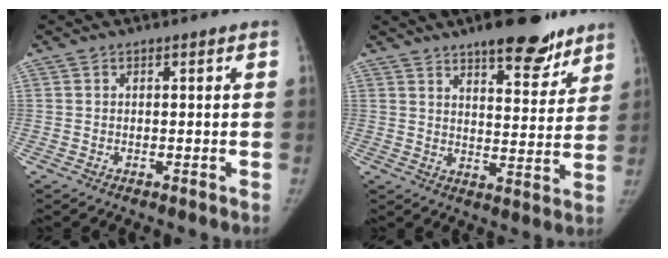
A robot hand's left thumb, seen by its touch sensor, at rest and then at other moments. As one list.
[{"total": 14.4, "force": [10.3, 5.2, 8.7], "torque": [-0.069, -0.055, 0.146]}]